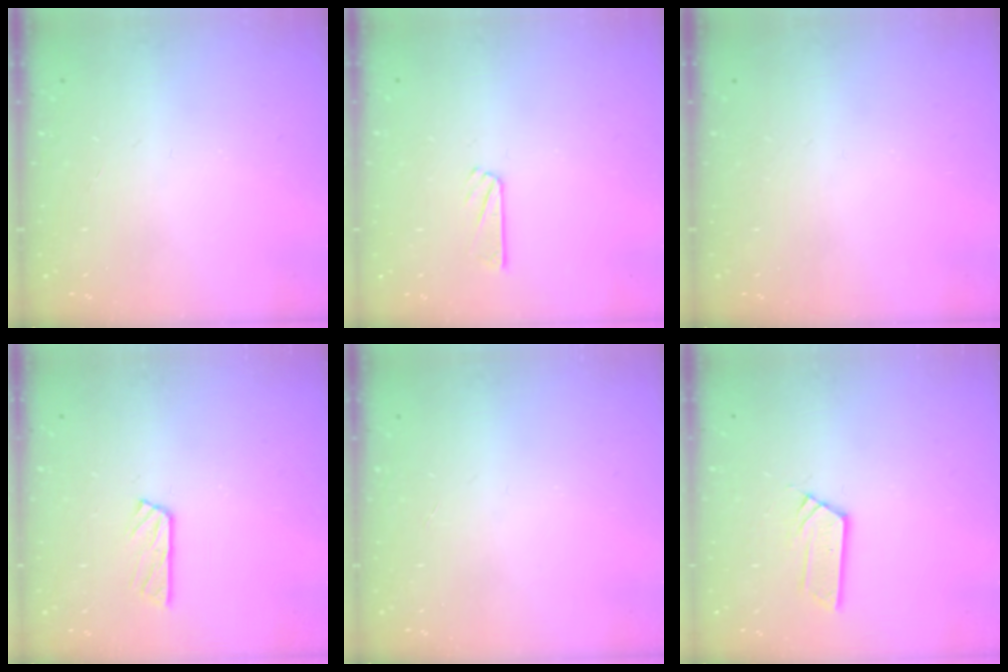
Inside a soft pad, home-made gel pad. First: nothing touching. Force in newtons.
{"total": 5.3, "press": 5.3, "slide": 0.3}
{"total": 0.0}
{"total": 5.8, "press": 5.8, "slide": 0.2}
{"total": 0.0}
{"total": 4.7, "press": 4.7, "slide": 0.2}